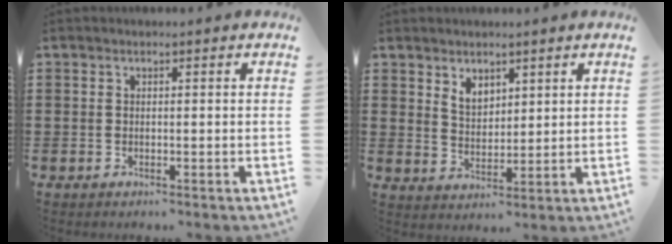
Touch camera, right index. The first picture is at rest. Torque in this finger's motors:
{"motor_torque": [0.41, 0.14, 0.10, 0.09]}